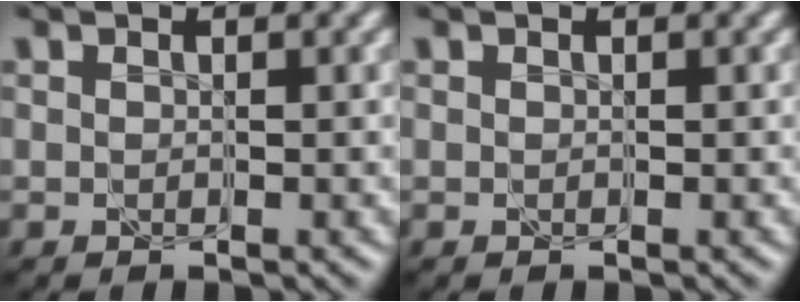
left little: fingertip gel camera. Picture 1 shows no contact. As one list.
[{"total": 0.0}]